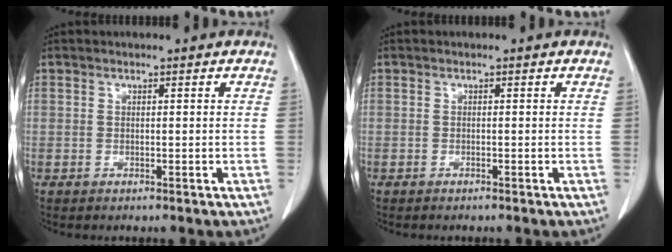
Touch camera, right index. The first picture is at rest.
{"total": 0.0}